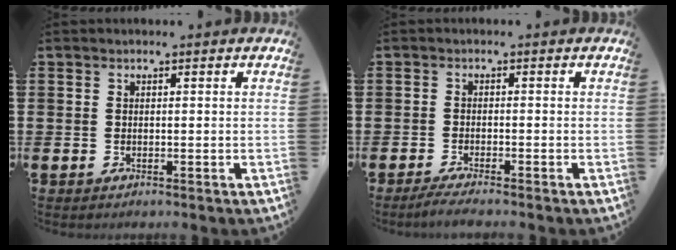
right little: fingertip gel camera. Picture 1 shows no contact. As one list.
[{"total": 1.4, "force": [-1.0, 0.0, 1.0], "torque": [-0.016, 0.000, -0.019]}]